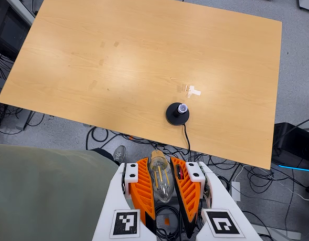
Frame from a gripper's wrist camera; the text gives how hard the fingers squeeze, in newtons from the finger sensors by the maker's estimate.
{"total": 22.1, "left": 23.4, "right": 20.7}